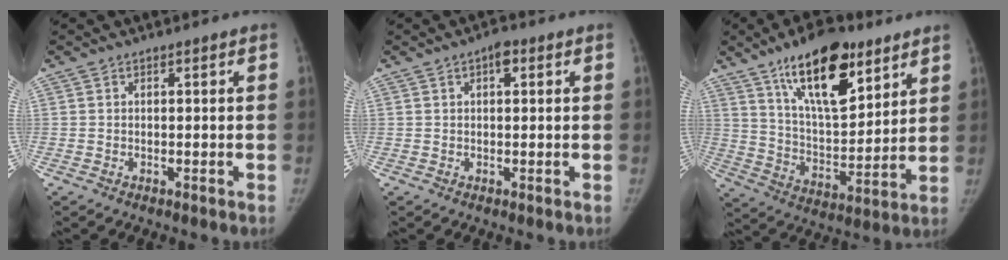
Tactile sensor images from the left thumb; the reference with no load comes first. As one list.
[{"total": 2.5, "force": [1.1, 1.4, 1.8], "torque": [-0.018, 0.001, 0.011]}, {"total": 19.5, "force": [11.6, 8.2, 13.4], "torque": [-0.178, -0.060, 0.201]}]